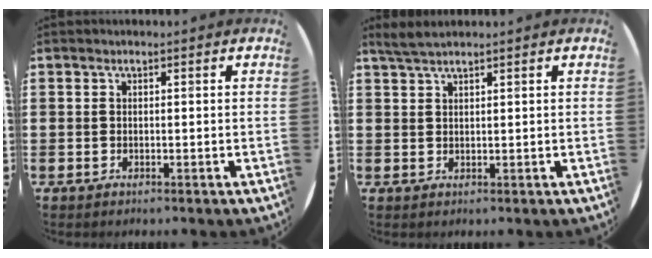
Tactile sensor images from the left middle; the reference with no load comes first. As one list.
[{"total": 2.2, "force": [2.0, 0.1, 1.0], "torque": [-0.023, 0.003, 0.037]}]